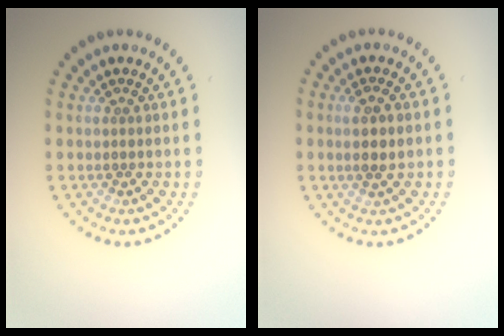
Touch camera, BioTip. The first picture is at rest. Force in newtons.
{"total": 2.1, "press": 2.0, "slide": 0.6}